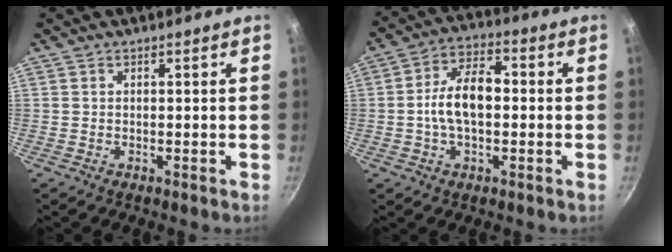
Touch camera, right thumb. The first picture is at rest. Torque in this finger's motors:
{"motor_torque": [1.14, 1.09, 0.97, -0.37, 0.07]}